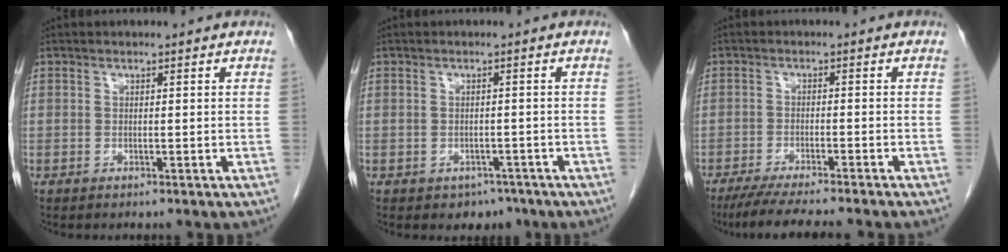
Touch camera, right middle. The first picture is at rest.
{"total": 2.7, "force": [-1.8, 1.9, 0.6], "torque": [-0.003, 0.007, -0.017]}
{"total": 10.0, "force": [-8.6, -0.5, 5.1], "torque": [-0.060, -0.025, -0.134]}